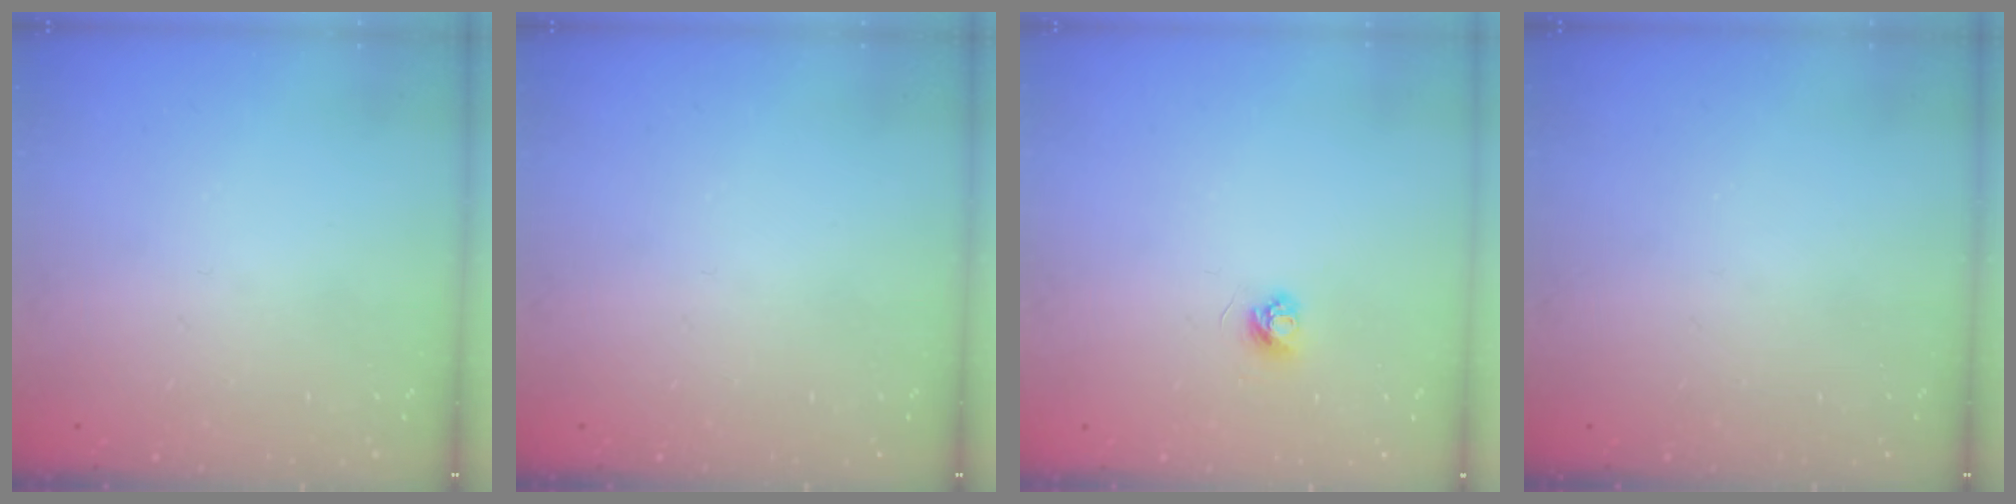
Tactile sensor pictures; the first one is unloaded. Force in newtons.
{"total": 0.0}
{"total": 3.4, "press": 3.4, "slide": 0.4}
{"total": 0.0}